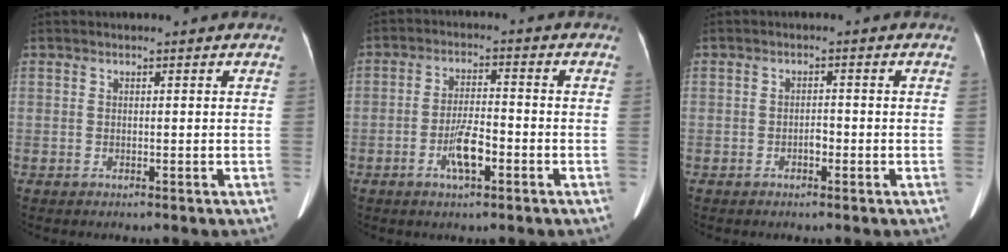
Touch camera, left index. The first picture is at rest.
{"total": 5.4, "force": [-2.4, 1.3, 4.6], "torque": [-0.094, 0.003, -0.044]}
{"total": 1.4, "force": [-0.8, 0.6, 1.0], "torque": [-0.014, 0.003, -0.014]}